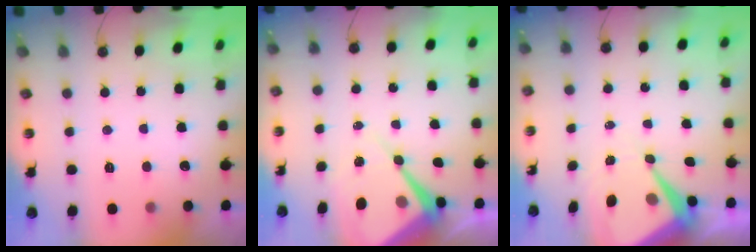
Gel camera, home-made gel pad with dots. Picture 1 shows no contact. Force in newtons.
{"total": 9.4, "press": 9.4, "slide": 0.7}
{"total": 9.1, "press": 9.0, "slide": 0.8}